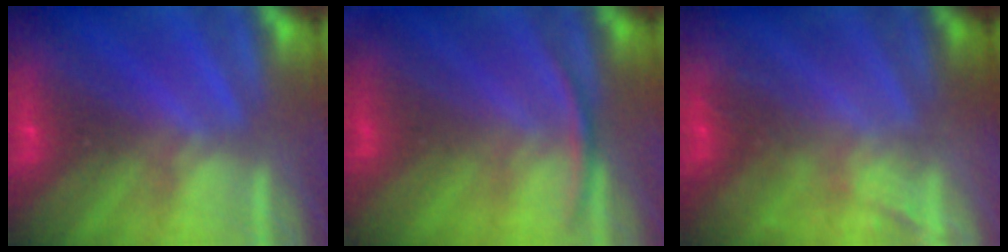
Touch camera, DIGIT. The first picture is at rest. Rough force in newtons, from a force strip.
{"total": 2.7}
{"total": 2.2}